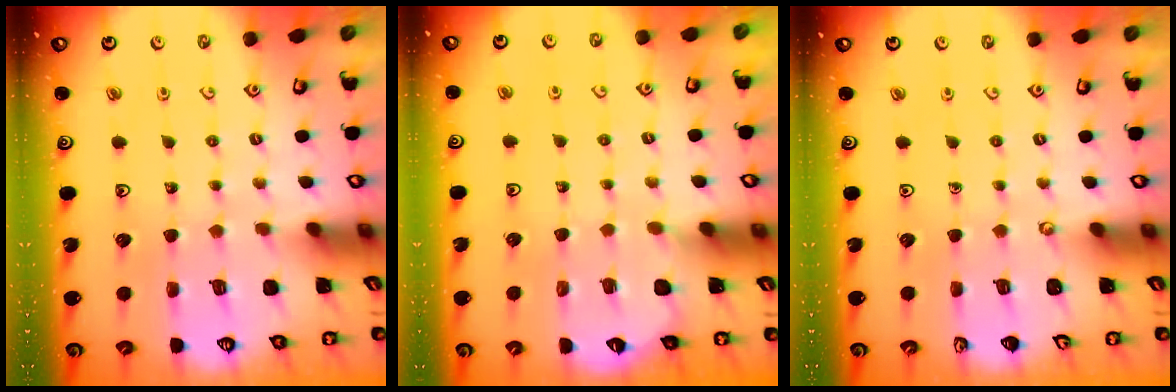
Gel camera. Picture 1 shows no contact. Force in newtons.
{"total": 2.9, "press": 2.8, "slide": 0.4}
{"total": 0.0}